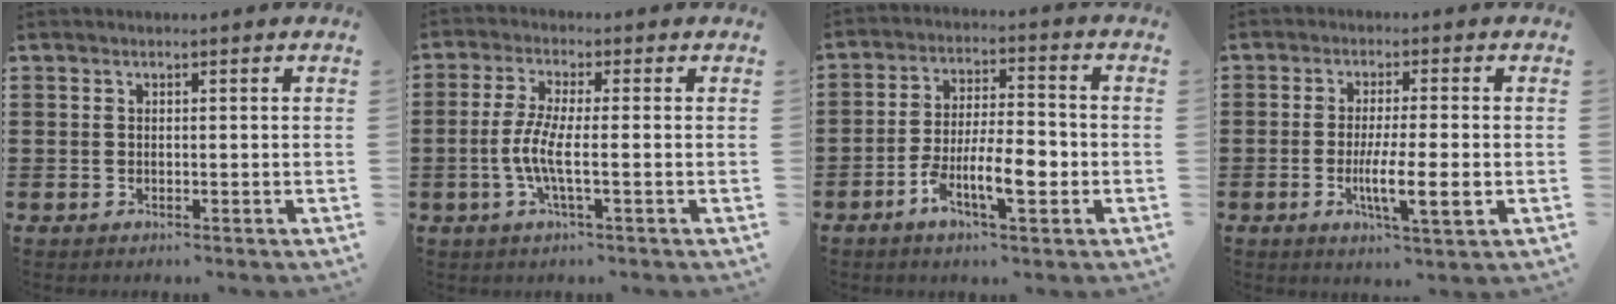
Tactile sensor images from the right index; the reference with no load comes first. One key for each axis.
{"total": 5.7, "fx": -1.3, "fy": 0.6, "fz": 5.5, "tx": -0.127, "ty": -0.015, "tz": -0.032}
{"total": 8.4, "fx": -3.5, "fy": 2.8, "fz": 7.1, "tx": -0.136, "ty": -0.001, "tz": -0.065}
{"total": 7.3, "fx": -1.7, "fy": 0.8, "fz": 7.0, "tx": -0.123, "ty": -0.013, "tz": -0.027}